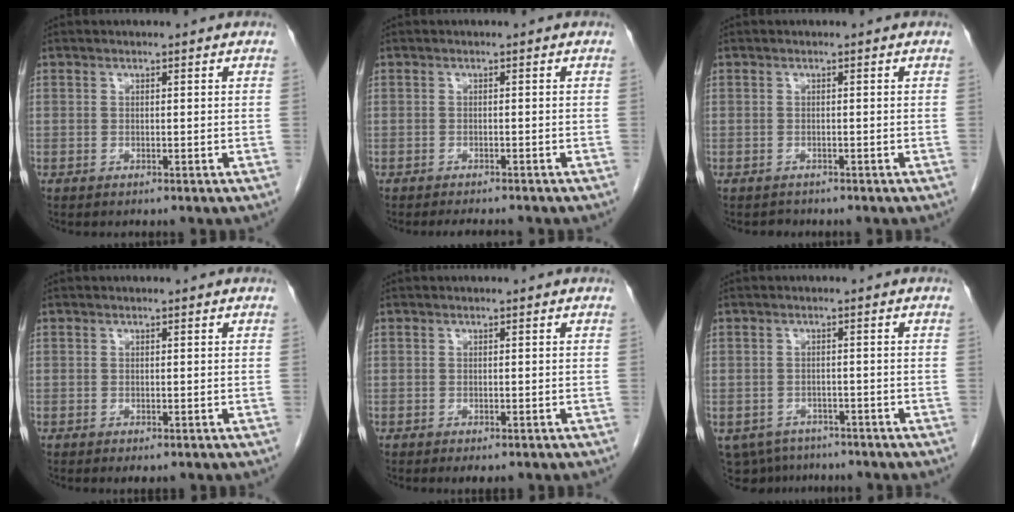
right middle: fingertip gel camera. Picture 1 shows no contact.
{"total": 3.3, "force": [-3.1, 0.6, 1.2], "torque": [-0.015, -0.007, -0.040]}
{"total": 0.8, "force": [-0.7, 0.3, -0.1], "torque": [-0.009, -0.003, -0.012]}
{"total": 1.0, "force": [-0.6, 0.4, 0.7], "torque": [-0.010, -0.004, -0.003]}
{"total": 1.6, "force": [-1.1, 0.6, 1.0], "torque": [-0.012, -0.004, -0.008]}
{"total": 6.9, "force": [-5.5, 3.9, 1.1], "torque": [-0.023, -0.004, -0.076]}